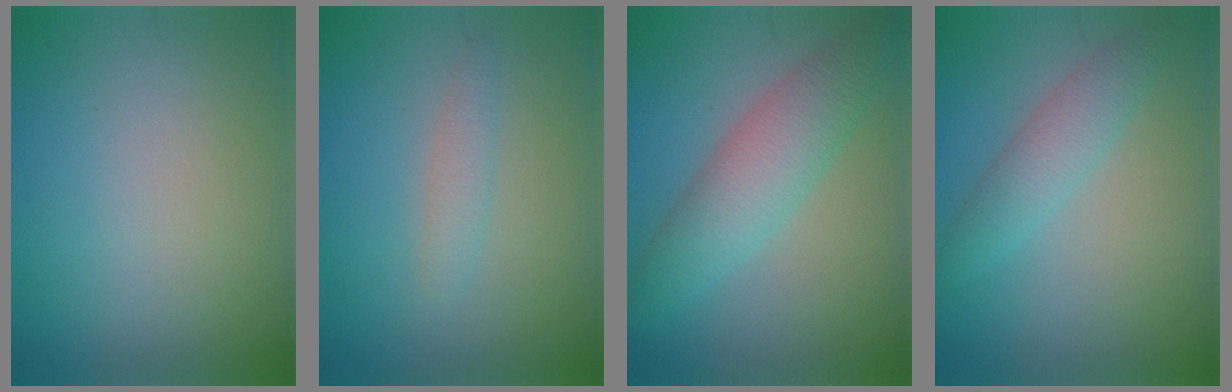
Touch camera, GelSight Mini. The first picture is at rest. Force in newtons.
{"total": 1.4, "press": 1.4, "slide": 0.1}
{"total": 5.0, "press": 5.0, "slide": 0.0}
{"total": 2.8, "press": 2.8, "slide": 0.1}